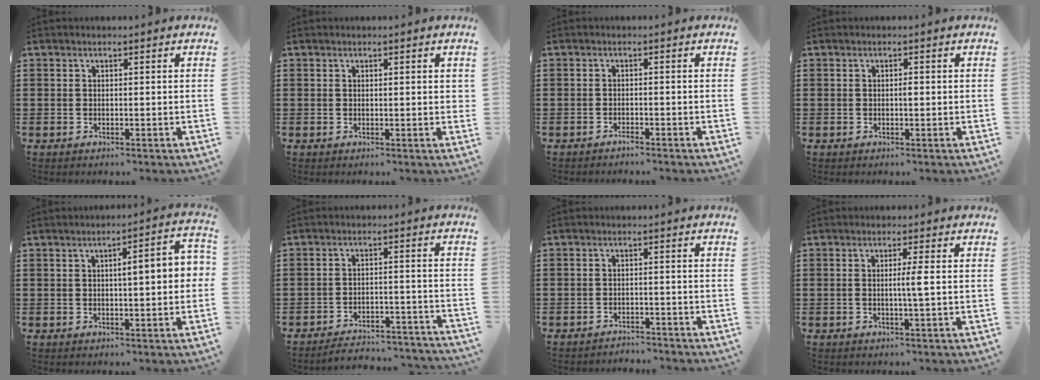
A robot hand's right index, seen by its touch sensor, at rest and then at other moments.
{"total": 0.8, "force": [0.3, 0.3, 0.7], "torque": [-0.013, 0.004, 0.005]}
{"total": 1.1, "force": [-1.0, 0.0, 0.3], "torque": [-0.009, -0.001, -0.020]}
{"total": 0.8, "force": [-0.1, 0.2, 0.8], "torque": [-0.016, -0.004, -0.001]}
{"total": 4.7, "force": [0.2, 0.7, 4.6], "torque": [-0.076, -0.001, -0.003]}
{"total": 4.0, "force": [-3.9, 0.3, 0.8], "torque": [-0.020, 0.003, -0.080]}
{"total": 2.3, "force": [-2.2, 0.2, -0.1], "torque": [-0.006, 0.001, -0.049]}
{"total": 2.6, "force": [-0.1, -0.3, 2.6], "torque": [-0.047, -0.006, -0.006]}